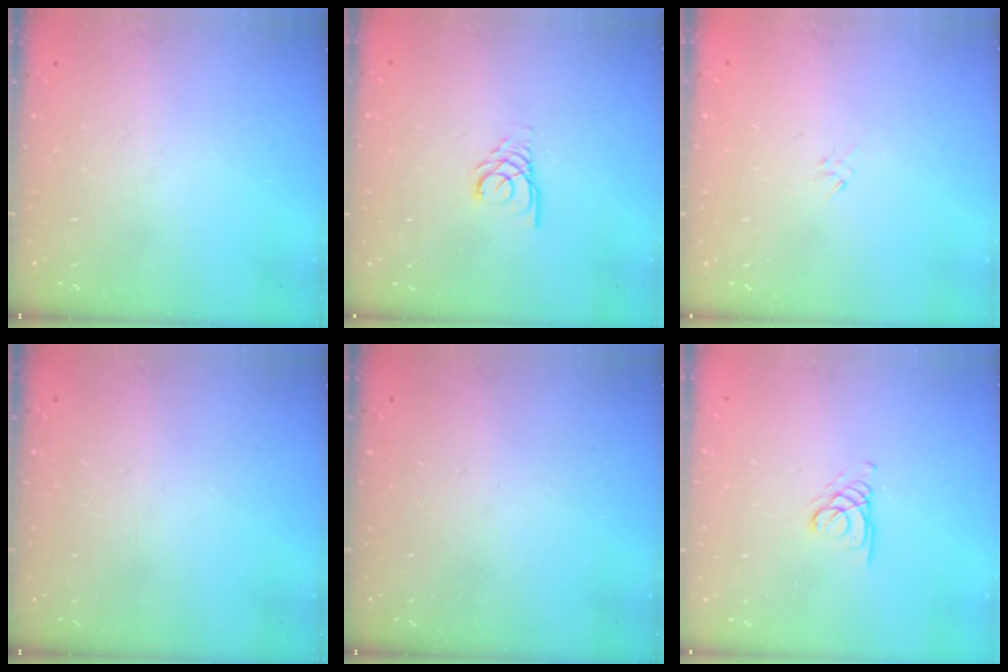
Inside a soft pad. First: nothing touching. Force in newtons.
{"total": 3.9, "press": 3.9, "slide": 0.3}
{"total": 1.3, "press": 1.3, "slide": 0.4}
{"total": 0.0}
{"total": 0.0}
{"total": 1.7, "press": 1.7, "slide": 0.2}